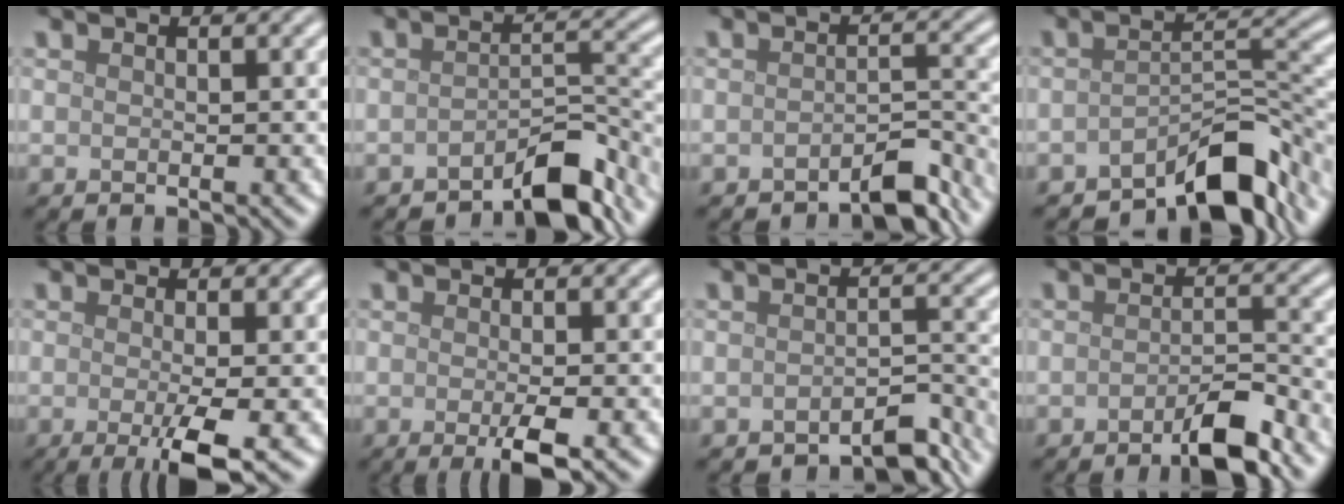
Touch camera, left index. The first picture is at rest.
{"total": 5.1, "force": [-3.8, 1.5, 3.0], "torque": [-0.034, 0.008, -0.061]}
{"total": 3.6, "force": [-2.9, 0.8, 1.9], "torque": [-0.024, 0.008, -0.047]}
{"total": 7.6, "force": [-5.2, 2.7, 4.9], "torque": [-0.055, 0.003, -0.085]}
{"total": 4.7, "force": [-1.3, 0.8, 4.4], "torque": [-0.074, -0.011, -0.023]}
{"total": 2.7, "force": [-0.9, 0.3, 2.6], "torque": [-0.047, -0.007, -0.016]}
{"total": 3.4, "force": [-2.8, 0.9, 1.7], "torque": [-0.018, 0.004, -0.042]}
{"total": 3.9, "force": [-2.6, 0.8, 2.8], "torque": [-0.044, 0.003, -0.049]}